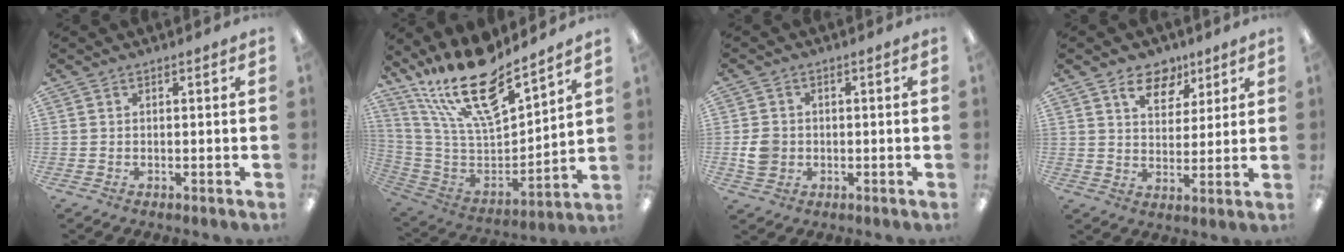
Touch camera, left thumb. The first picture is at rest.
{"total": 21.7, "force": [16.7, 6.6, 12.3], "torque": [-0.225, -0.113, 0.291]}
{"total": 4.9, "force": [-0.5, 4.3, 2.3], "torque": [-0.040, 0.006, -0.009]}
{"total": 9.0, "force": [5.8, 5.7, 3.8], "torque": [-0.048, -0.027, 0.103]}